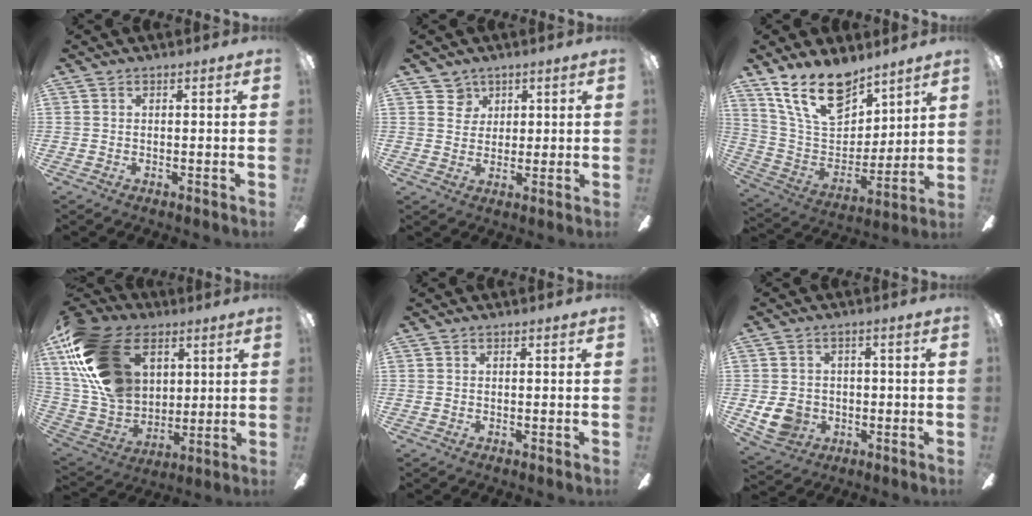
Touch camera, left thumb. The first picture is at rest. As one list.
[{"total": 4.3, "force": [2.7, 3.4, 0.1], "torque": [-0.003, -0.003, 0.046]}, {"total": 19.0, "force": [13.0, 9.9, 9.7], "torque": [-0.187, -0.067, 0.240]}, {"total": 24.7, "force": [10.0, 16.4, 15.4], "torque": [-0.332, -0.023, 0.186]}, {"total": 0.0}, {"total": 7.6, "force": [-1.3, 6.7, 3.5], "torque": [-0.082, 0.009, -0.025]}]